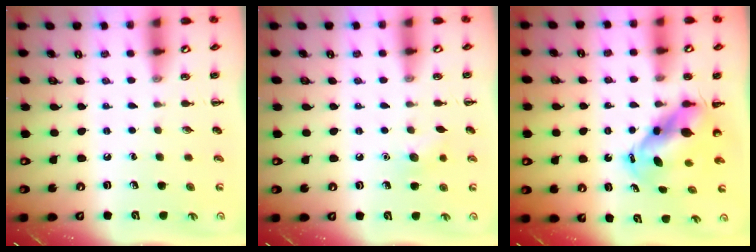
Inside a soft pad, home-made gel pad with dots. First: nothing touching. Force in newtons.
{"total": 7.0, "press": 6.7, "slide": 1.8}
{"total": 6.4, "press": 6.2, "slide": 1.8}